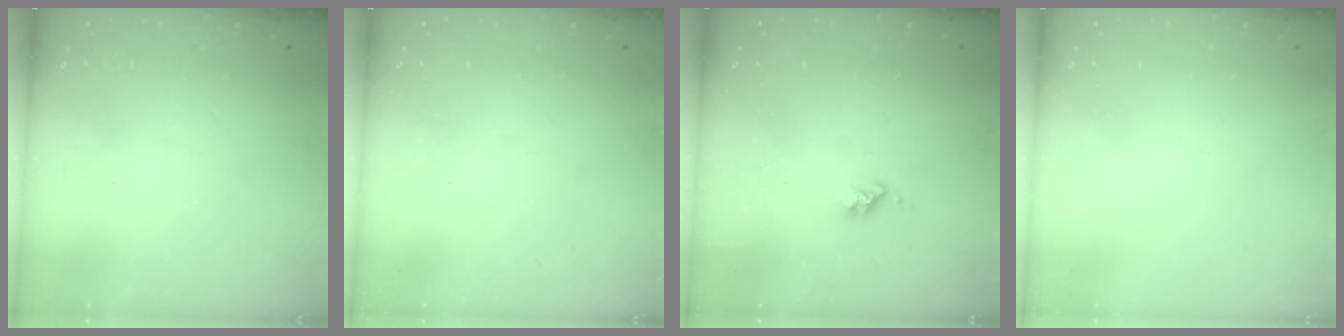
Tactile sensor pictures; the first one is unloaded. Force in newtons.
{"total": 0.0}
{"total": 2.7, "press": 2.6, "slide": 0.4}
{"total": 0.0}